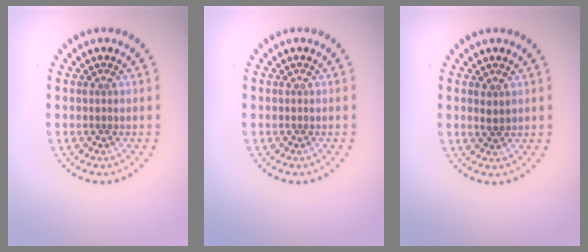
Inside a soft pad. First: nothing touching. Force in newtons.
{"total": 0.0}
{"total": 1.0, "press": 1.0, "slide": 0.3}